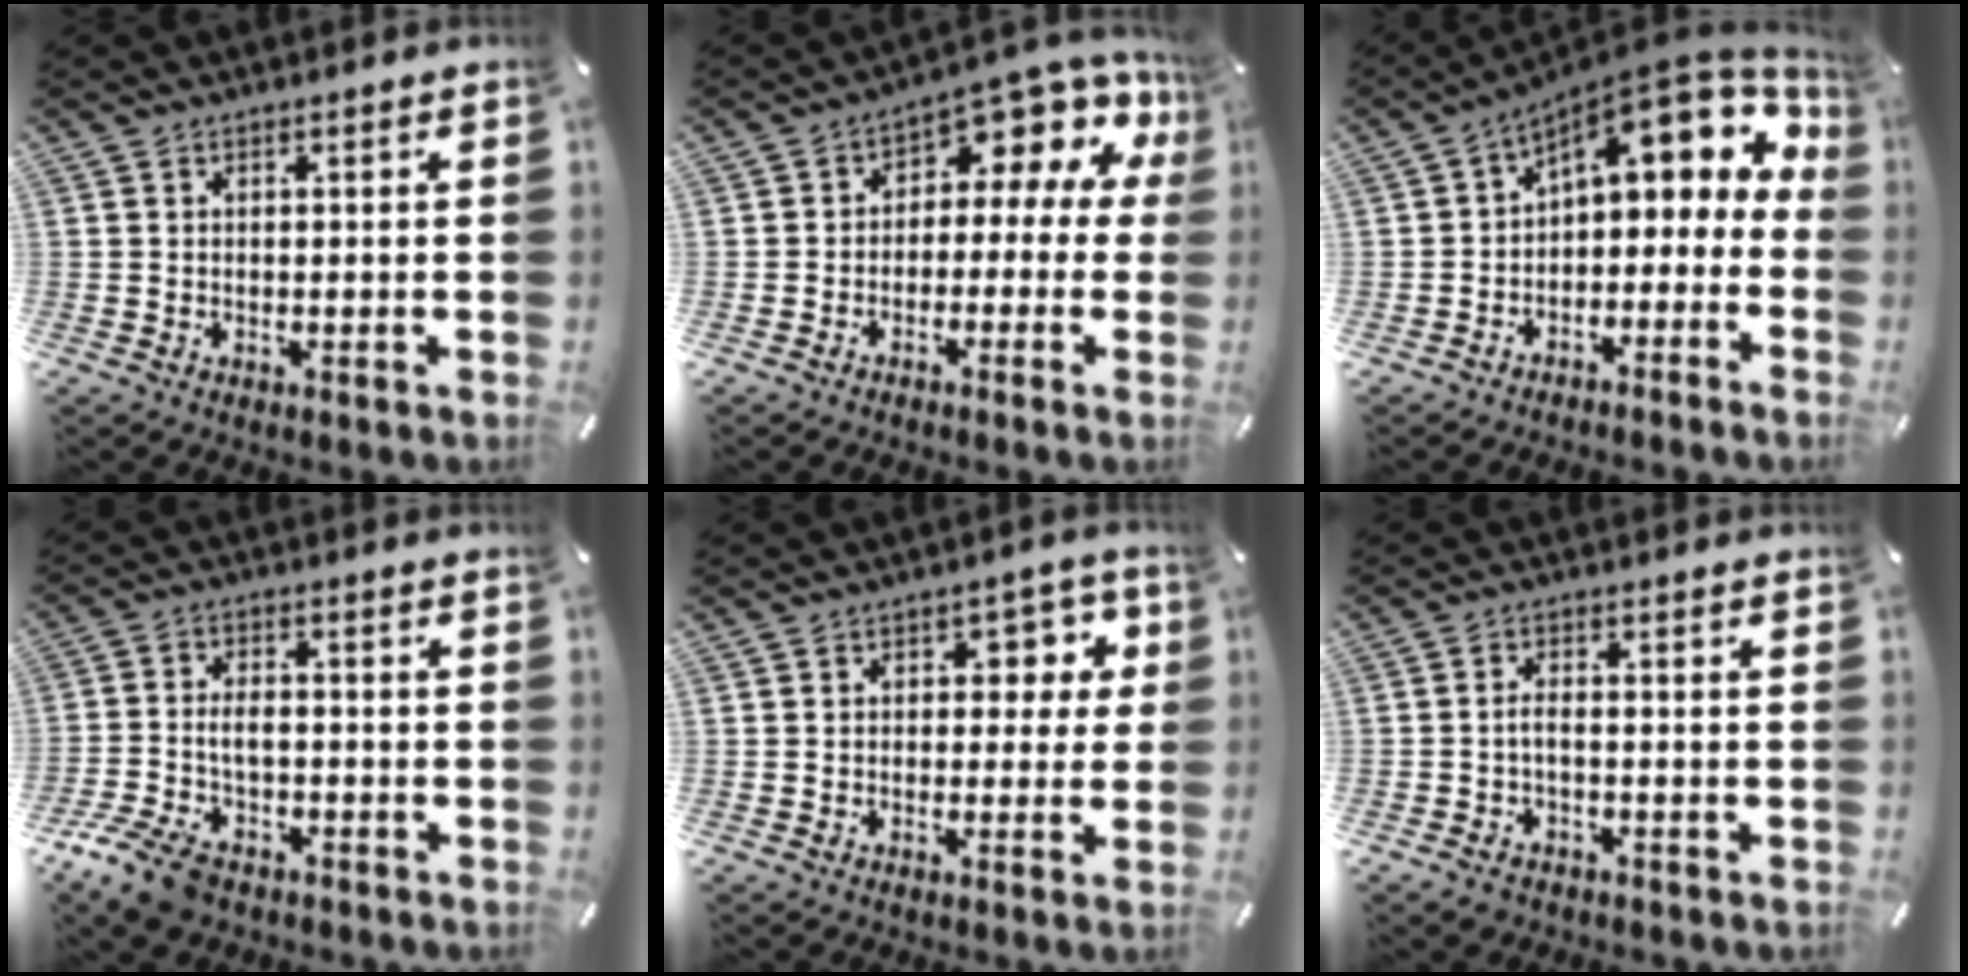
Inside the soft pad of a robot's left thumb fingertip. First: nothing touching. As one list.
[{"total": 7.3, "force": [3.5, 3.8, 5.2], "torque": [-0.076, -0.036, 0.058]}, {"total": 10.2, "force": [5.5, 5.3, 6.9], "torque": [-0.088, -0.053, 0.090]}, {"total": 7.8, "force": [-3.6, 4.8, 5.0], "torque": [-0.104, 0.016, -0.064]}, {"total": 6.3, "force": [1.3, 4.4, 4.3], "torque": [-0.045, -0.002, 0.014]}, {"total": 2.7, "force": [-1.4, 1.2, 1.9], "torque": [-0.040, 0.008, -0.029]}]